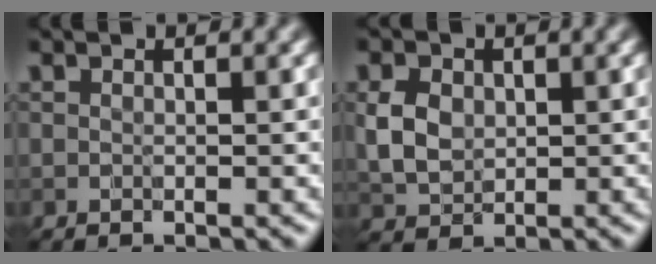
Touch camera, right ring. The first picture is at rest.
{"total": 3.1, "force": [0.5, 2.4, 1.8], "torque": [-0.042, -0.001, 0.007]}